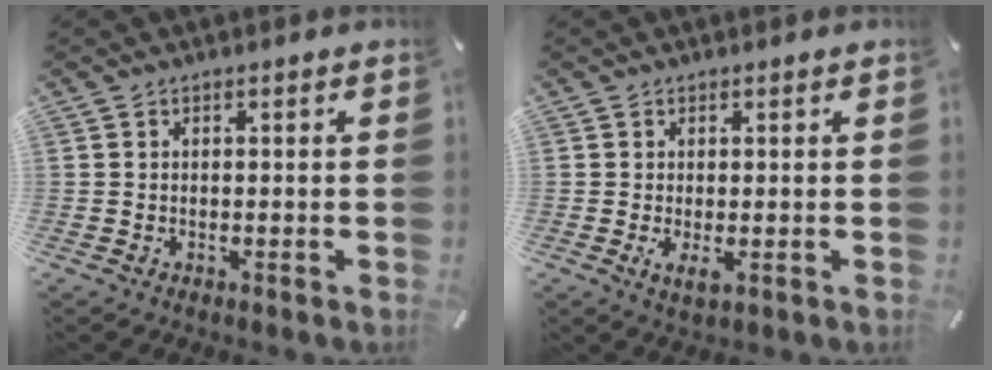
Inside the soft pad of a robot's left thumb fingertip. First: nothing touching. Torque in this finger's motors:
{"motor_torque": [0.34, 0.39, 0.13, -0.10, 0.00]}